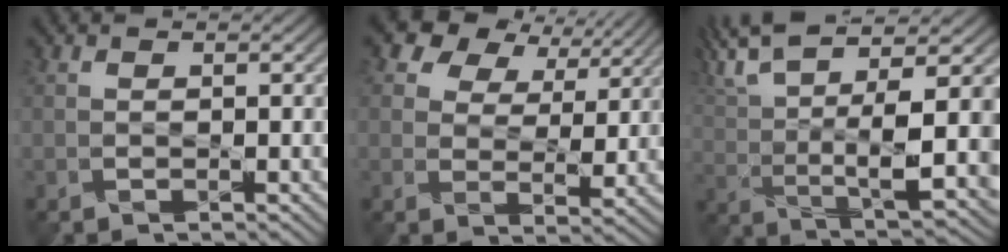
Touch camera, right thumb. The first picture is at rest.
{"total": 8.9, "force": [6.3, 5.0, 3.9], "torque": [-0.082, 0.009, 0.110]}
{"total": 13.9, "force": [6.1, 3.3, 12.1], "torque": [-0.260, 0.026, 0.122]}